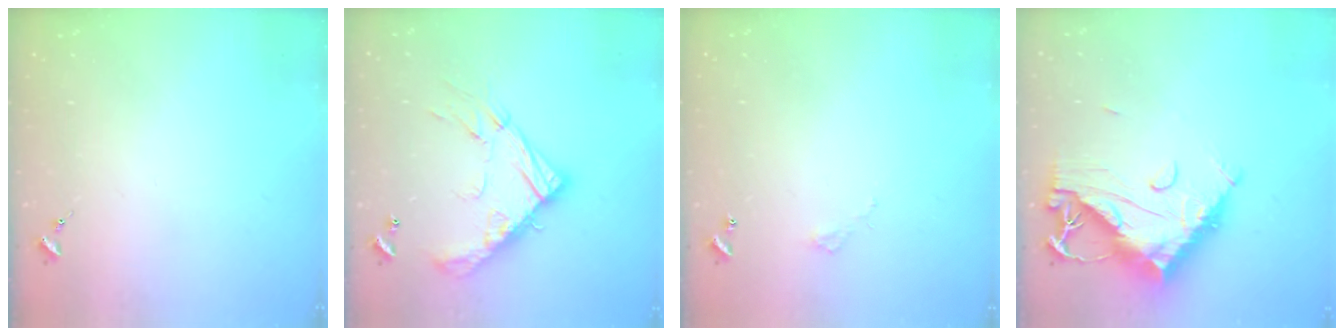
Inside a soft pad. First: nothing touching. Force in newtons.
{"total": 18.0, "press": 17.9, "slide": 1.6}
{"total": 2.8, "press": 2.8, "slide": 0.2}
{"total": 17.4, "press": 17.3, "slide": 1.6}